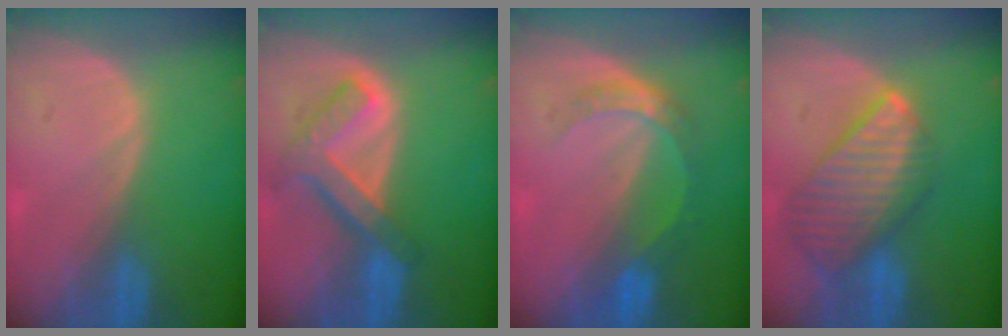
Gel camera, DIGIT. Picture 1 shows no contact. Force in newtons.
{"total": 7.6, "press": 6.5, "slide": 4.0}
{"total": 5.1, "press": 4.6, "slide": 2.3}
{"total": 9.7, "press": 8.5, "slide": 4.7}